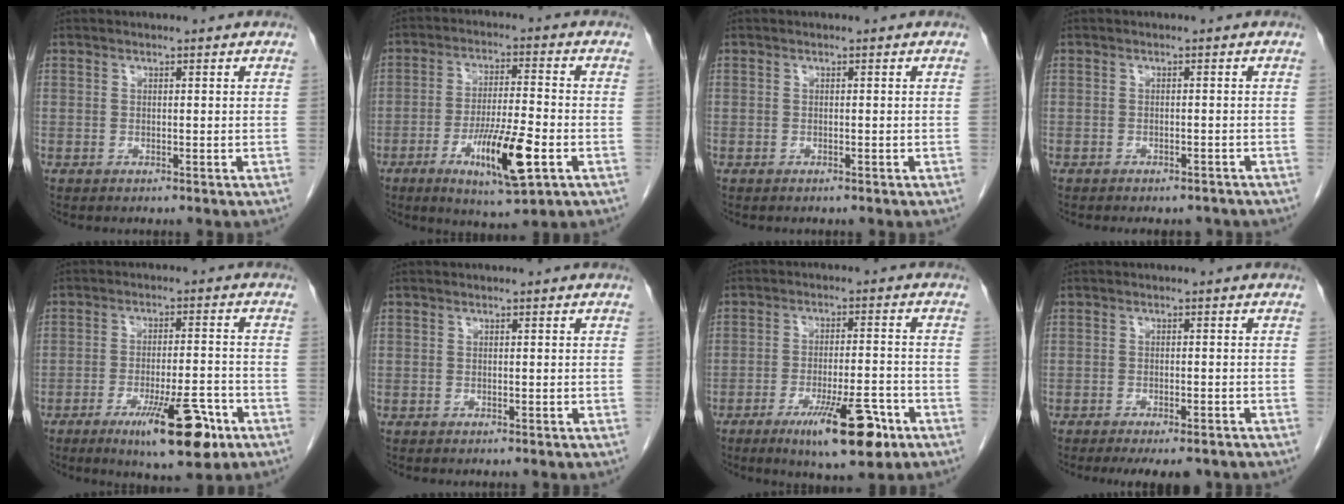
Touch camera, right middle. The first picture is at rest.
{"total": 11.4, "force": [-4.5, 1.4, 10.4], "torque": [-0.185, -0.018, -0.073]}
{"total": 0.0}
{"total": 4.4, "force": [-3.9, 1.6, 1.0], "torque": [-0.009, 0.001, -0.045]}
{"total": 11.0, "force": [-6.1, 1.9, 9.0], "torque": [-0.138, -0.012, -0.089]}
{"total": 0.0}
{"total": 10.8, "force": [-6.1, 1.9, 8.7], "torque": [-0.136, -0.012, -0.091]}
{"total": 6.9, "force": [-5.6, 1.9, 3.6], "torque": [-0.041, -0.008, -0.077]}